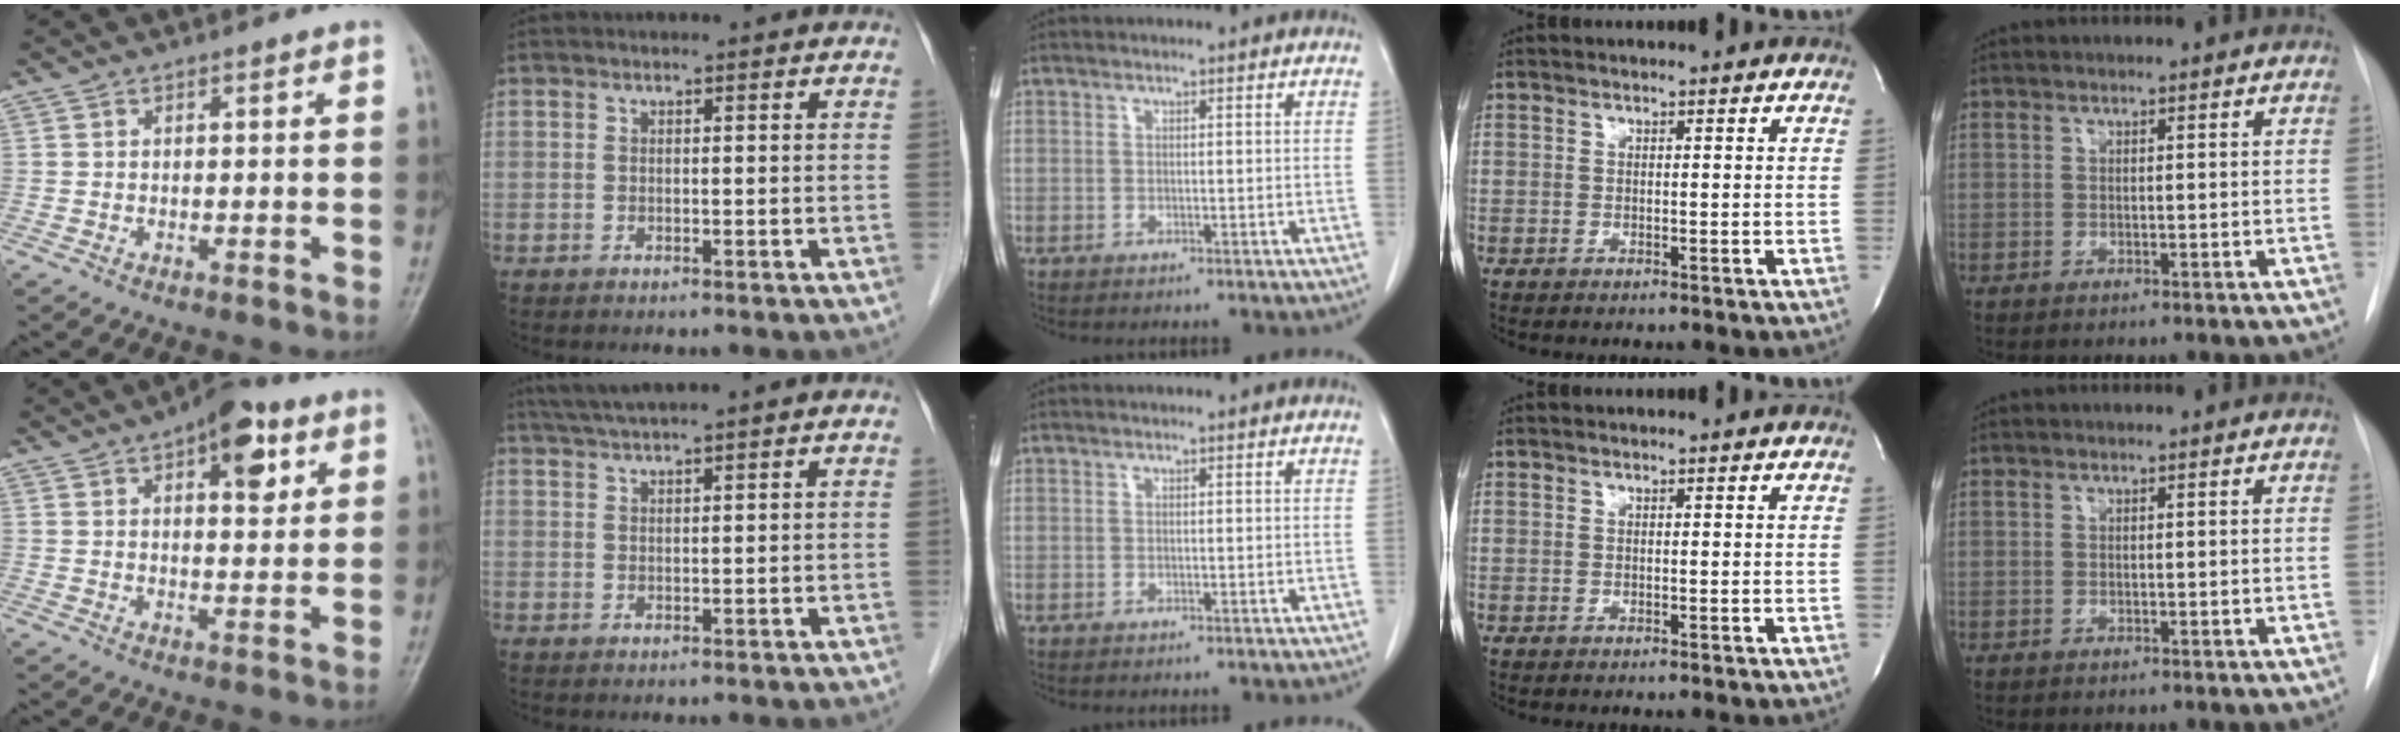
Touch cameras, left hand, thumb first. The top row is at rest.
{"thumb": {"total": 10.0, "force": [4.5, 4.5, 7.7], "torque": [-0.077, -0.012, 0.058]}, "index": {"total": 4.4, "force": [3.7, -0.9, 2.2], "torque": [-0.041, 0.023, 0.070]}}